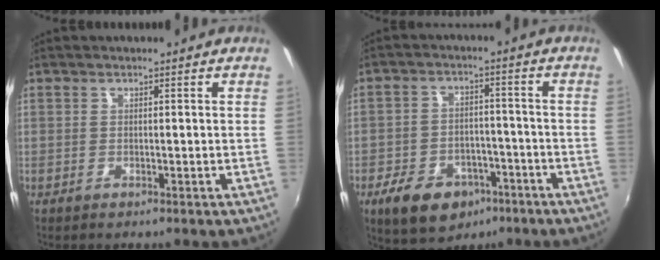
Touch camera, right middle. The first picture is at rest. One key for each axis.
{"total": 12.8, "fx": -7.5, "fy": 8.3, "fz": 6.3, "tx": -0.146, "ty": 0.008, "tz": -0.107}